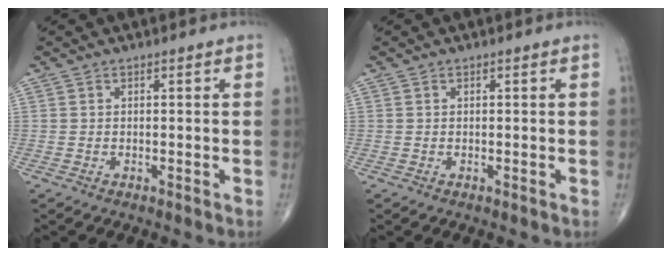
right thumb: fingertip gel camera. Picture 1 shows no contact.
{"total": 0.0}